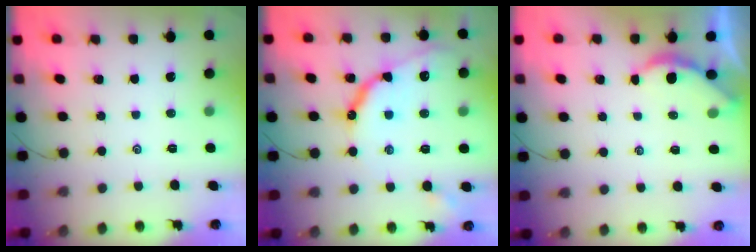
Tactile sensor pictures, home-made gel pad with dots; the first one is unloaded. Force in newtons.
{"total": 12.7, "press": 12.7, "slide": 1.0}
{"total": 1.9, "press": 1.9, "slide": 0.1}